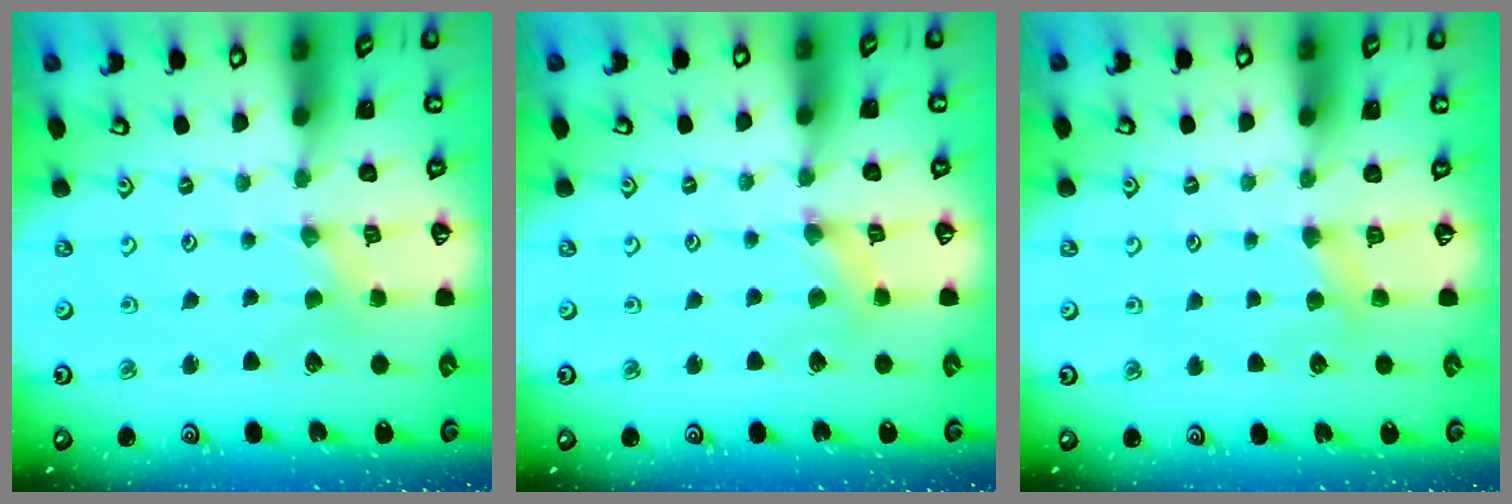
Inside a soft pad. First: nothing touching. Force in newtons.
{"total": 1.9, "press": 1.9, "slide": 0.3}
{"total": 4.2, "press": 4.2, "slide": 0.5}